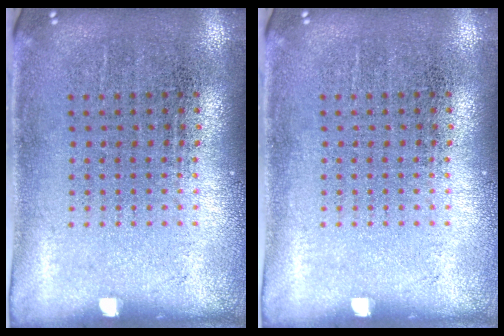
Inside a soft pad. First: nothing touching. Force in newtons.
{"total": 0.0}